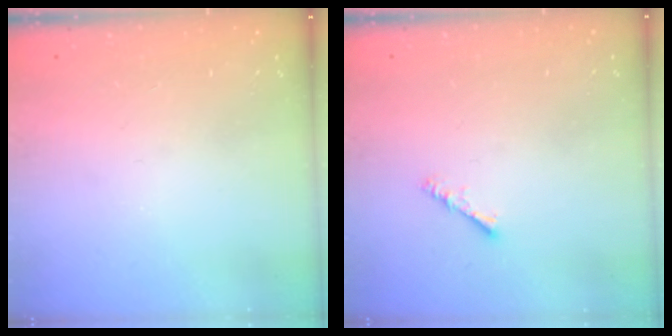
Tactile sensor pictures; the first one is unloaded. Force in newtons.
{"total": 2.3, "press": 2.3, "slide": 0.4}